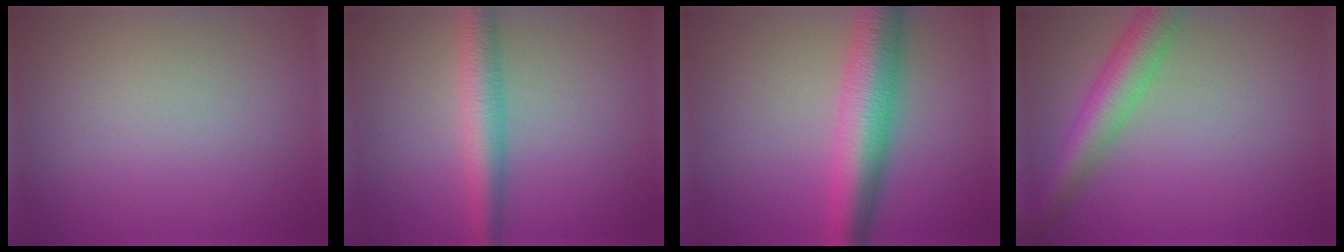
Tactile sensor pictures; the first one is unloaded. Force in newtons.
{"total": 4.2, "press": 4.2, "slide": 0.0}
{"total": 7.6, "press": 7.6, "slide": 0.0}
{"total": 5.3, "press": 5.3, "slide": 0.1}